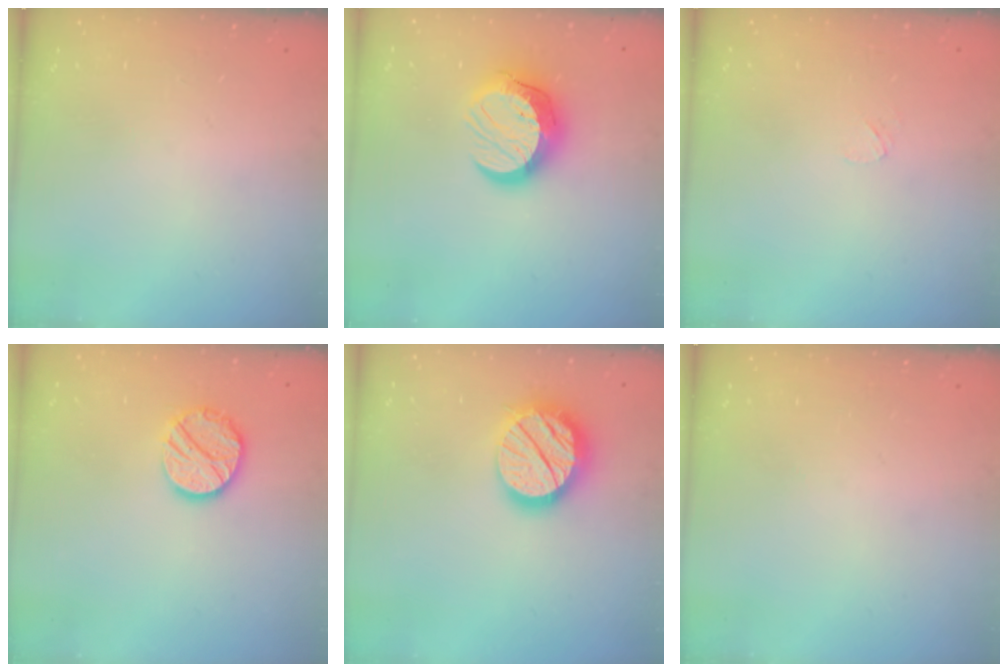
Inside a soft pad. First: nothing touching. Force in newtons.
{"total": 13.2, "press": 13.2, "slide": 1.0}
{"total": 3.1, "press": 3.1, "slide": 0.4}
{"total": 11.6, "press": 11.6, "slide": 0.5}
{"total": 16.9, "press": 16.8, "slide": 1.5}
{"total": 0.0}